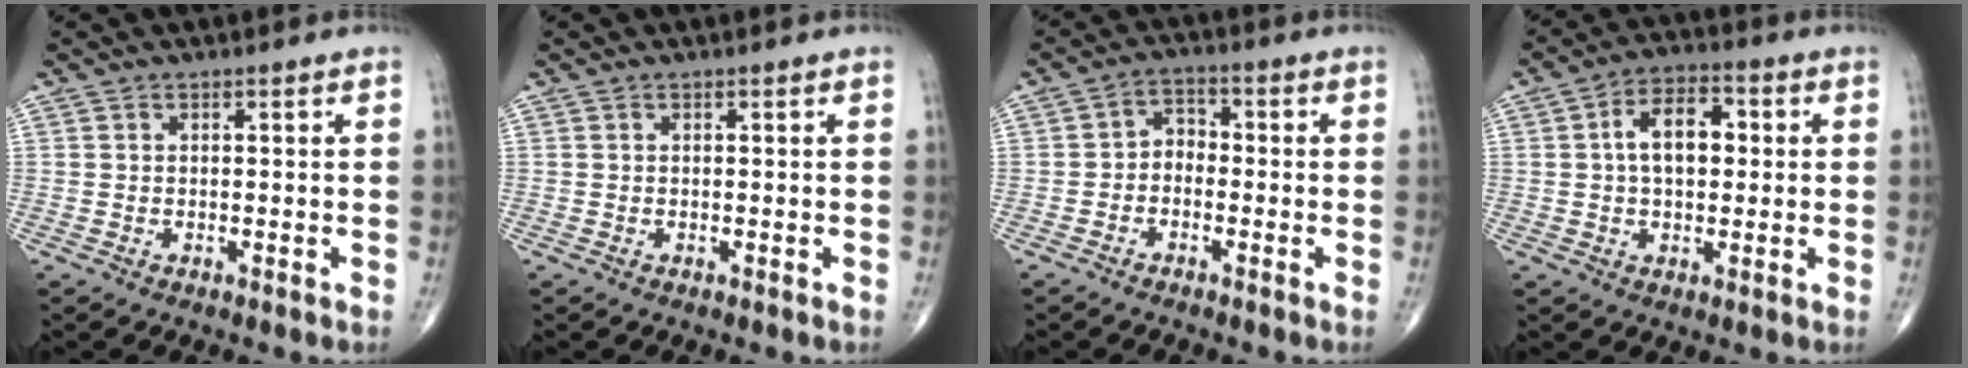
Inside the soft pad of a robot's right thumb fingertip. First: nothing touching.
{"total": 0.0}
{"total": 3.8, "force": [-1.2, 2.8, 2.2], "torque": [-0.017, 0.025, -0.035]}
{"total": 9.4, "force": [1.2, 5.7, 7.4], "torque": [-0.109, 0.021, 0.015]}